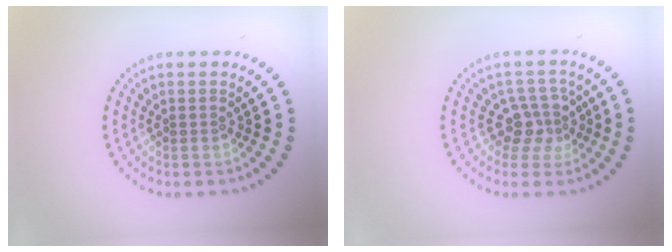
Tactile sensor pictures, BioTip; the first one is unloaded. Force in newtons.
{"total": 2.7, "press": 2.1, "slide": 1.8}